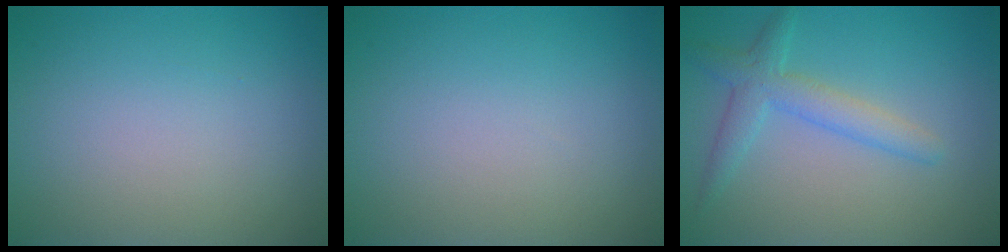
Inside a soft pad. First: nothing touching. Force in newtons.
{"total": 0.0}
{"total": 2.1, "press": 2.1, "slide": 0.1}